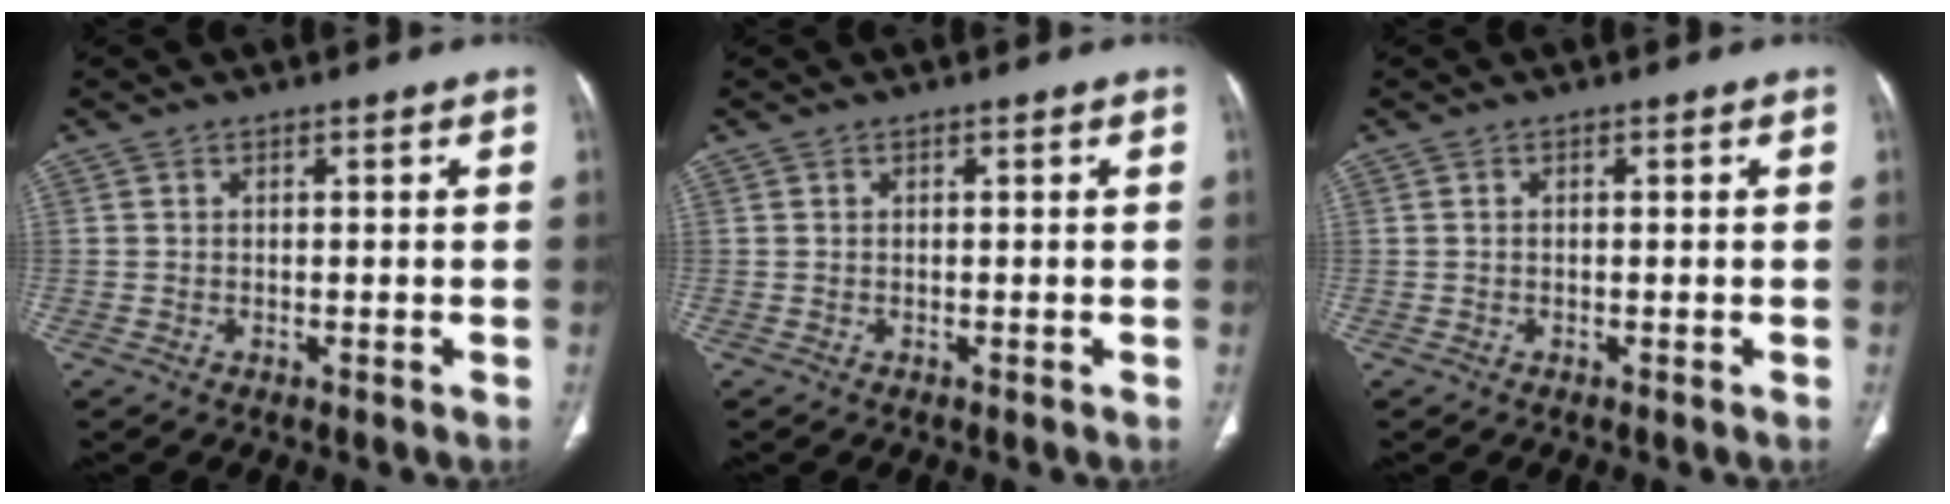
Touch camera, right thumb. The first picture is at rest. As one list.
[{"total": 0.0}, {"total": 0.0}]